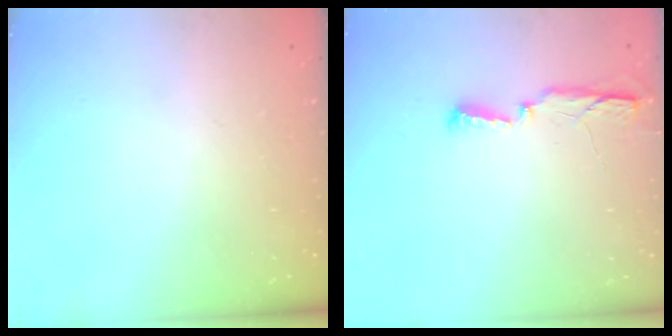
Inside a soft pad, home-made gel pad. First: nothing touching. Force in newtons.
{"total": 5.0, "press": 4.9, "slide": 0.9}